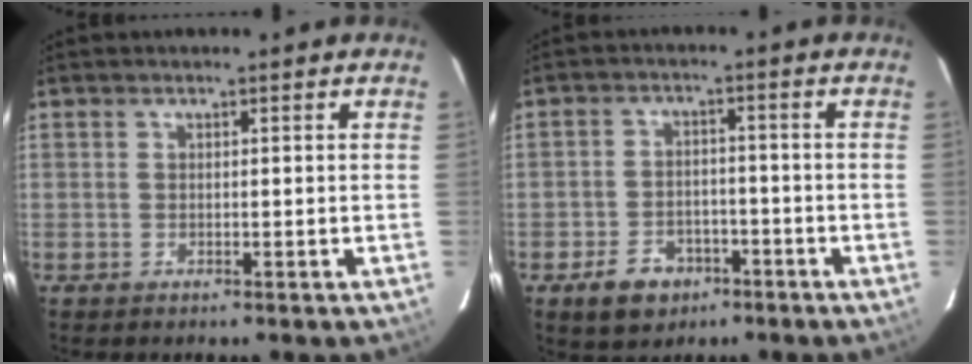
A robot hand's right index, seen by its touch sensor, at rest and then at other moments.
{"total": 7.7, "force": [-4.5, 5.5, 3.1], "torque": [-0.085, 0.015, -0.056]}